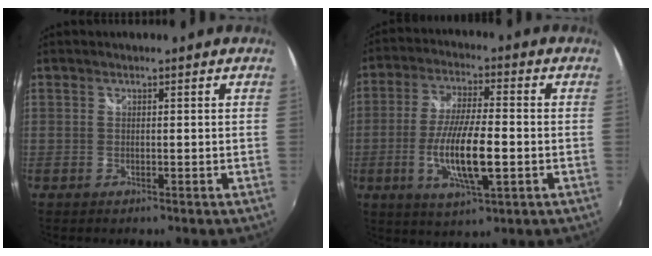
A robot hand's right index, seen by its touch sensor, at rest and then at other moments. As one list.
[{"total": 12.1, "force": [-3.0, 2.7, 11.4], "torque": [-0.225, -0.011, -0.055]}]